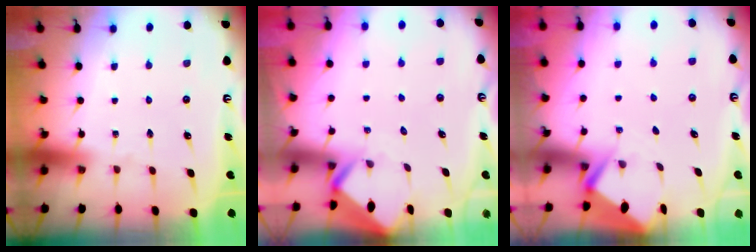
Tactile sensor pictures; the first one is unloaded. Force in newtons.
{"total": 3.0, "press": 3.0, "slide": 0.4}
{"total": 3.0, "press": 2.9, "slide": 0.4}